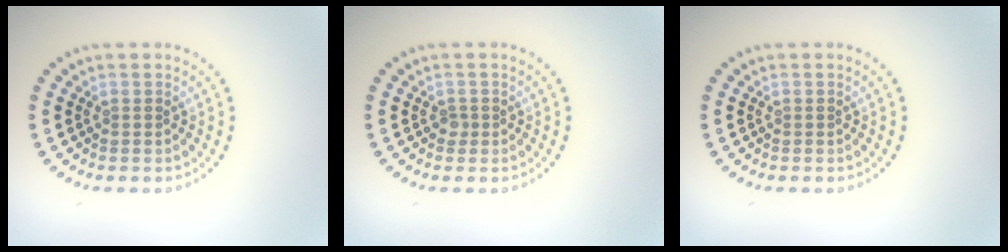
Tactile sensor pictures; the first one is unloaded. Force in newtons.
{"total": 0.8, "press": 0.6, "slide": 0.5}
{"total": 0.0}